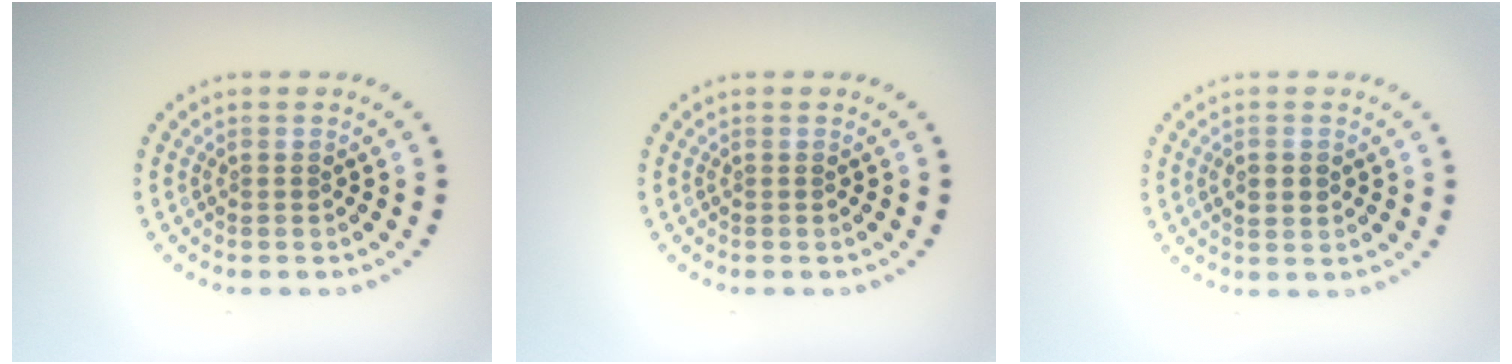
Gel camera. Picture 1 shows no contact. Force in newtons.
{"total": 0.0}
{"total": 2.2, "press": 2.2, "slide": 0.1}